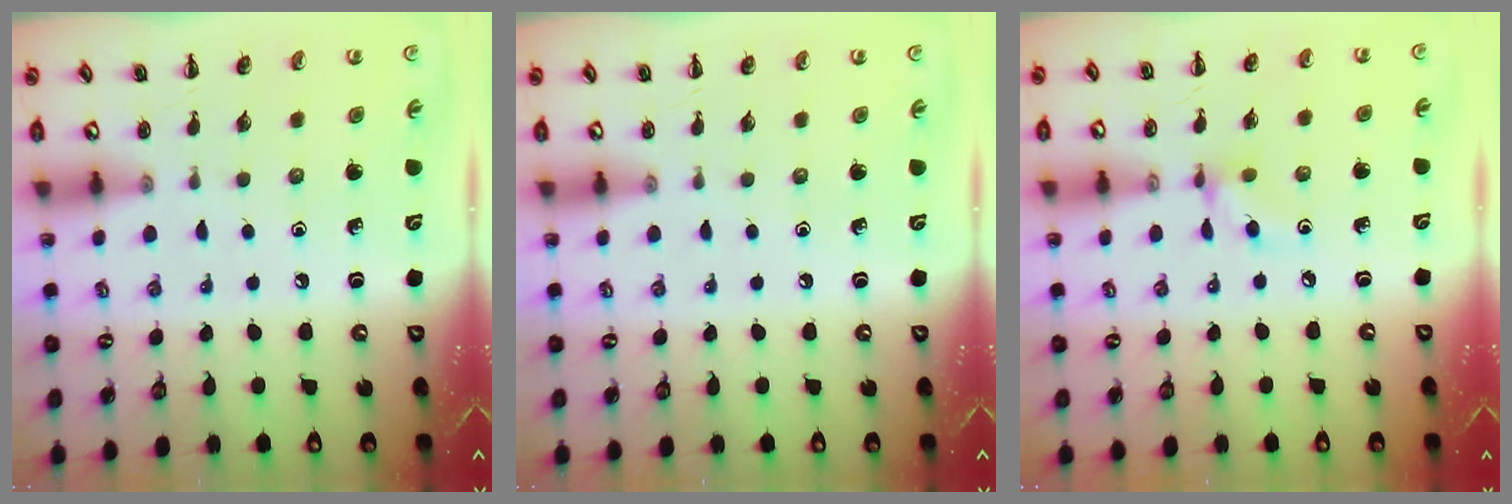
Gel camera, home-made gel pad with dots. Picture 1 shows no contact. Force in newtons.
{"total": 0.0}
{"total": 5.7, "press": 5.6, "slide": 0.5}